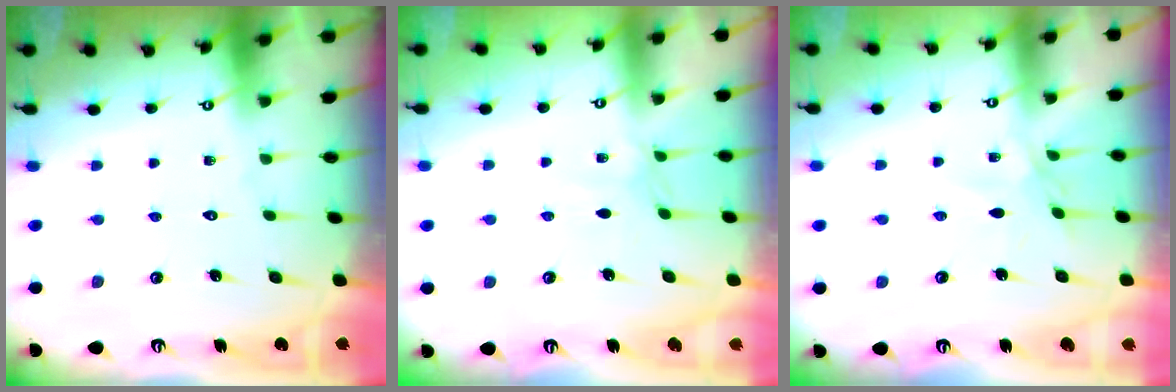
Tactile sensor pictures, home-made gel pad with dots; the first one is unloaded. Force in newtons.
{"total": 1.7, "press": 1.6, "slide": 0.4}
{"total": 3.5, "press": 3.5, "slide": 0.2}